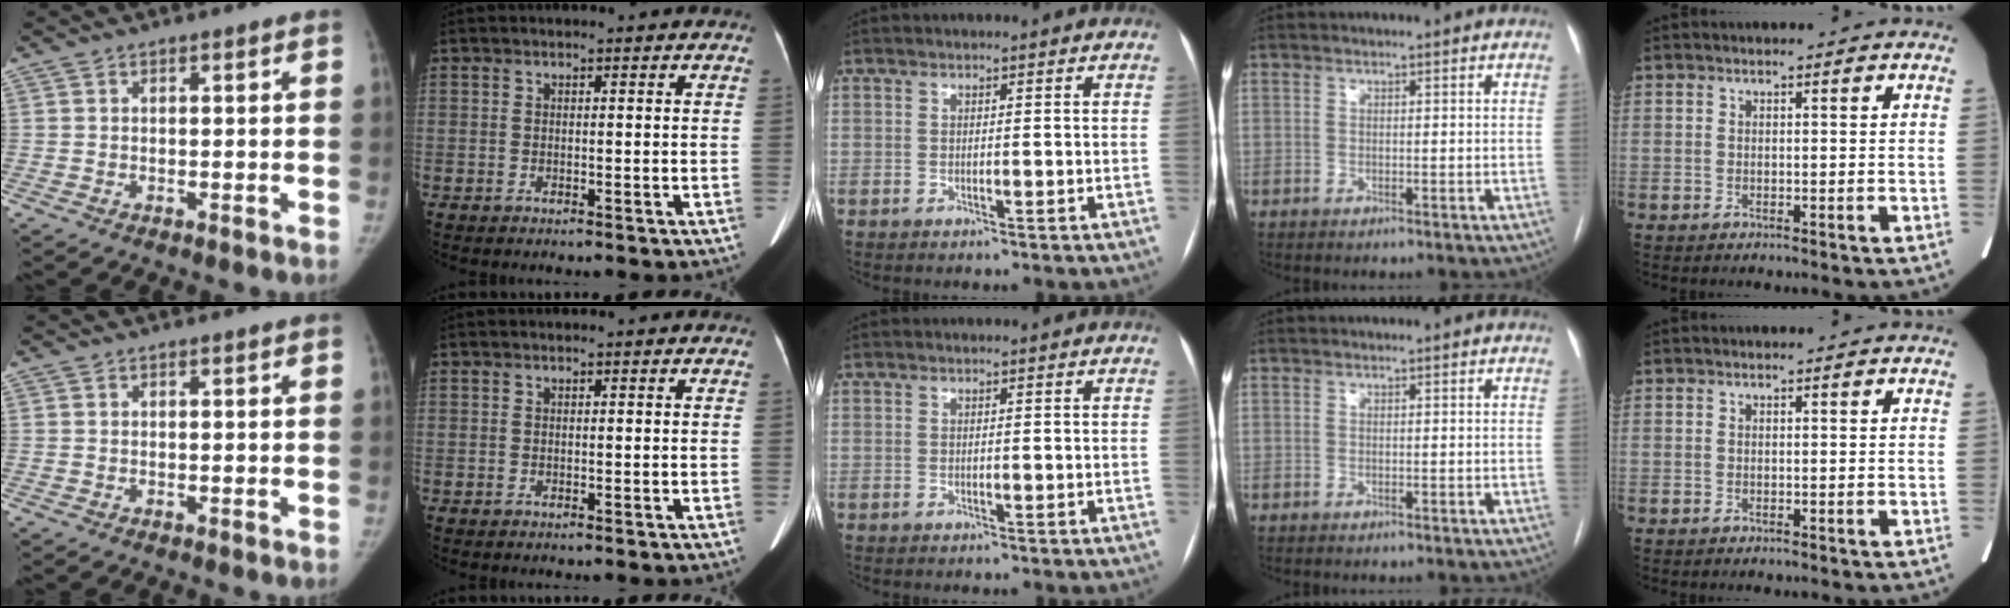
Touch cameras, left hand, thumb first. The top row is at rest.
{}